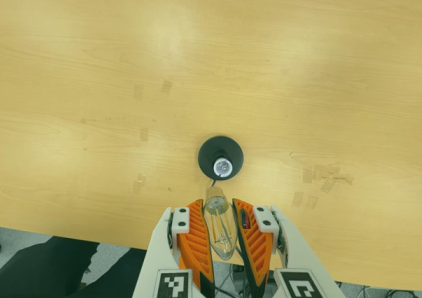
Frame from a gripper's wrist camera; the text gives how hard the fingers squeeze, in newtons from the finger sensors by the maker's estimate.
{"total": 22.0, "left": 24.5, "right": 19.5}